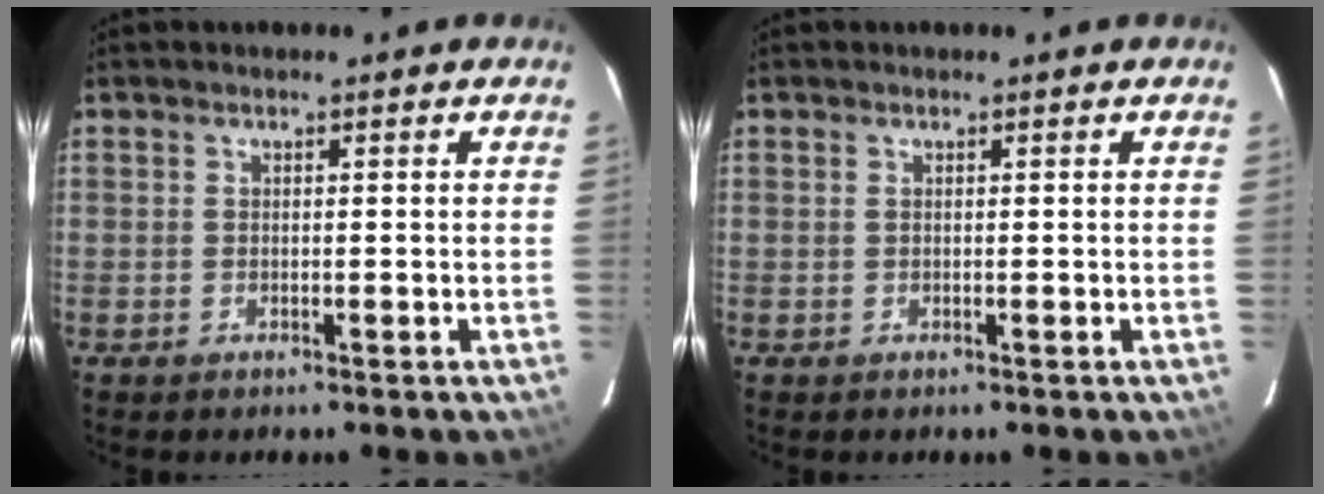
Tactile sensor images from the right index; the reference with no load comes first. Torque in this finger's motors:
{"motor_torque": [-0.31, 0.19, 0.02, 0.01]}